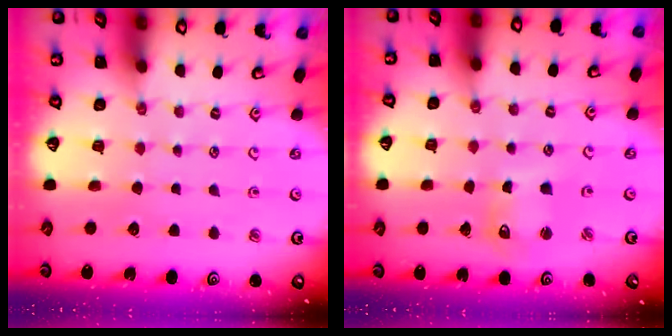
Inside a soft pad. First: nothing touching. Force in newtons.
{"total": 6.5, "press": 6.4, "slide": 1.2}